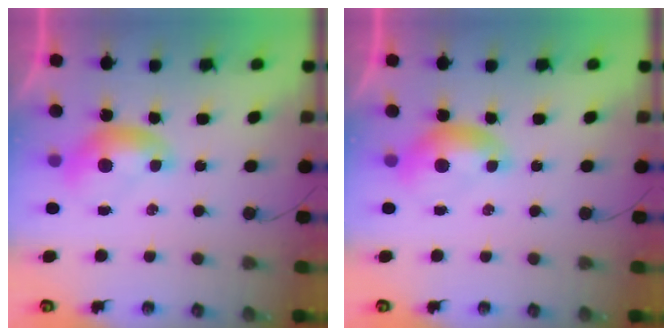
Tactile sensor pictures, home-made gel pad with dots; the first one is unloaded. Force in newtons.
{"total": 0.0}